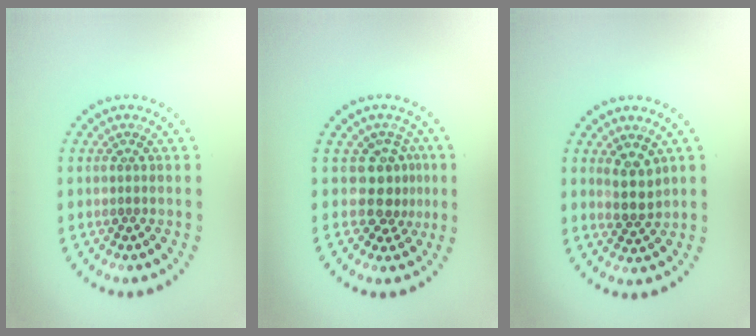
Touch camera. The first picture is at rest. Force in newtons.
{"total": 2.9, "press": 2.3, "slide": 1.9}
{"total": 2.5, "press": 2.2, "slide": 1.2}